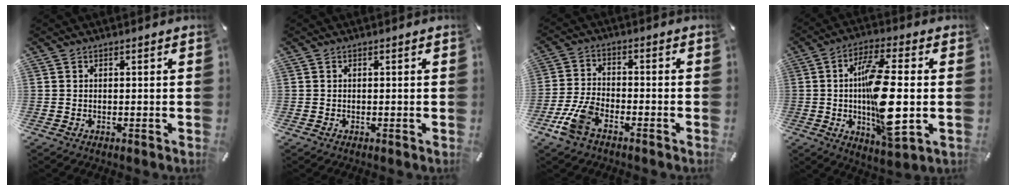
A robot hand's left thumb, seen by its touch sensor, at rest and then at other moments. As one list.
[{"total": 0.0}, {"total": 7.6, "force": [-4.3, 3.7, 5.0], "torque": [-0.115, 0.007, -0.081]}, {"total": 16.4, "force": [-0.6, 5.3, 15.5], "torque": [-0.284, -0.022, -0.019]}]